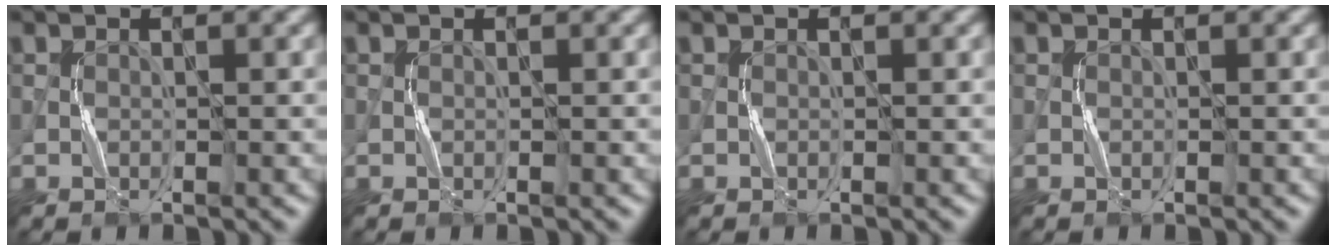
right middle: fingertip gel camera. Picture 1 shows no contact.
{"total": 0.0}
{"total": 0.0}
{"total": 0.0}